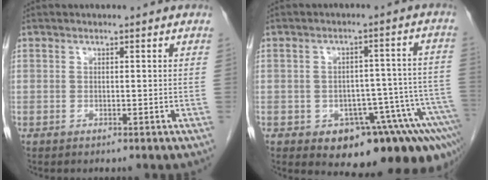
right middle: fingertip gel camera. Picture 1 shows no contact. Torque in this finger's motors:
{"motor_torque": [1.07, -1.06, 0.15, 0.04]}